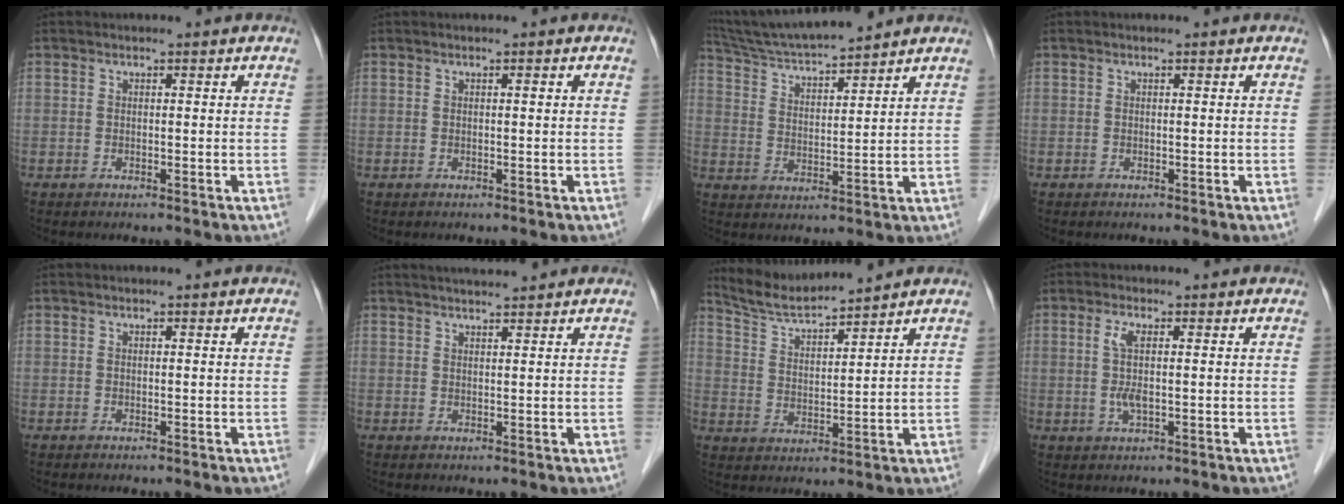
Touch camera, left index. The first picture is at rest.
{"total": 0.0}
{"total": 11.5, "force": [10.7, 0.1, 4.1], "torque": [-0.081, 0.019, 0.194]}
{"total": 0.0}
{"total": 0.0}
{"total": 3.5, "force": [3.3, -0.1, 1.3], "torque": [-0.018, 0.018, 0.054]}
{"total": 7.0, "force": [6.8, -0.5, 1.3], "torque": [-0.041, 0.009, 0.141]}
{"total": 3.4, "force": [0.2, 0.8, 3.3], "torque": [-0.074, -0.001, 0.004]}